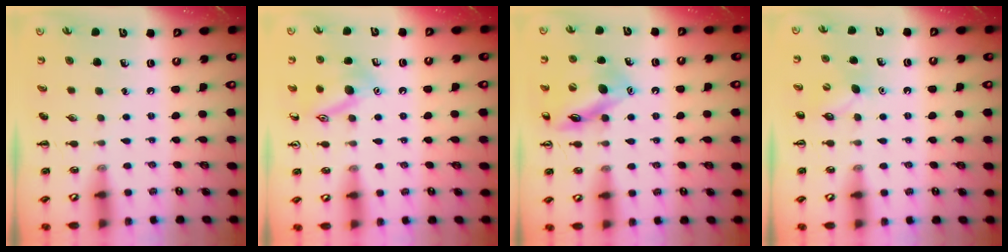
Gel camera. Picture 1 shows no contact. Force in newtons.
{"total": 12.6, "press": 12.6, "slide": 0.9}
{"total": 13.3, "press": 13.3, "slide": 1.2}
{"total": 5.0, "press": 4.9, "slide": 1.3}